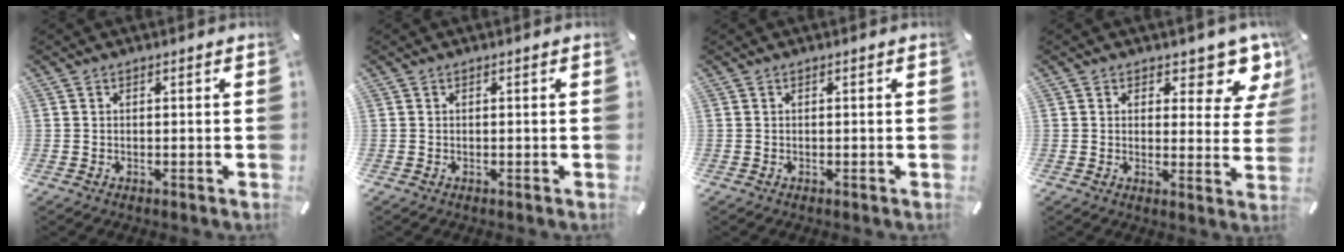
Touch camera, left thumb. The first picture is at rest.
{"total": 0.0}
{"total": 0.0}
{"total": 8.1, "force": [6.1, 3.8, 3.8], "torque": [-0.032, -0.053, 0.101]}